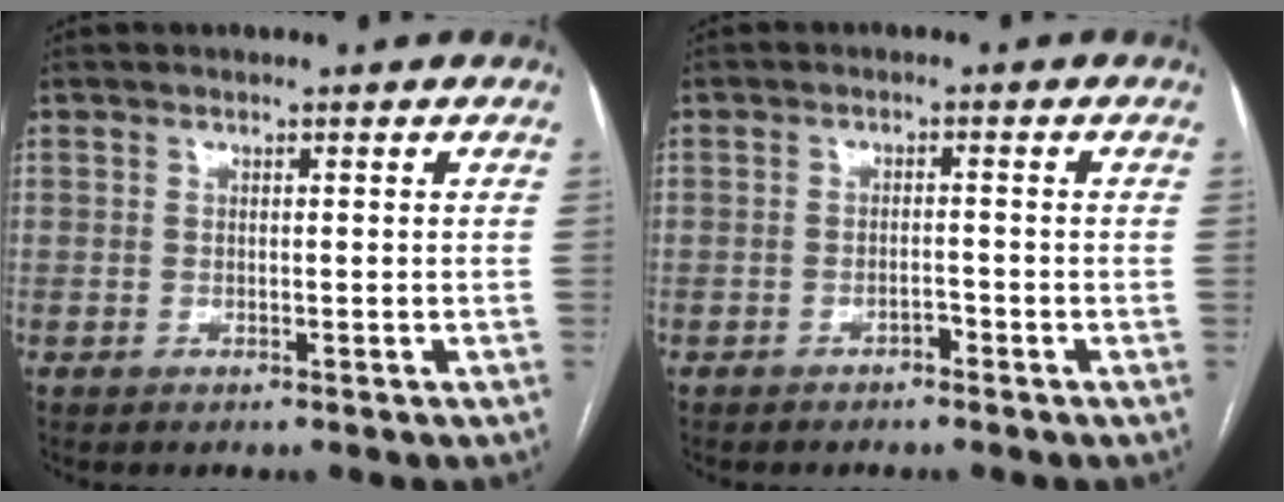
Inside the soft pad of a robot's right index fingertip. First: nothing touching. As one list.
[{"total": 1.4, "force": [-1.1, 0.5, 0.7], "torque": [-0.011, 0.002, -0.017]}]